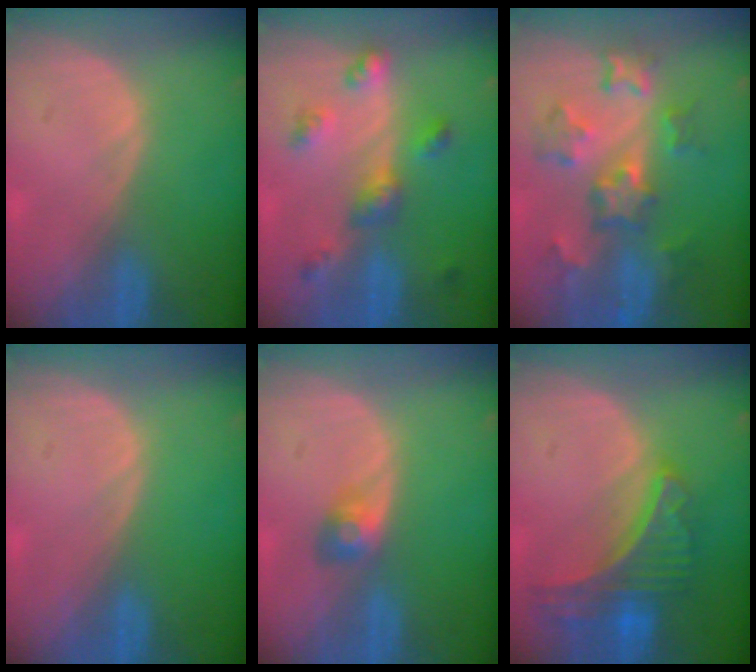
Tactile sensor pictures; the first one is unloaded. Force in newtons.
{"total": 5.6, "press": 5.6, "slide": 0.6}
{"total": 8.7, "press": 7.8, "slide": 3.9}
{"total": 0.0}
{"total": 3.0, "press": 2.6, "slide": 1.4}
{"total": 8.9, "press": 7.8, "slide": 4.3}